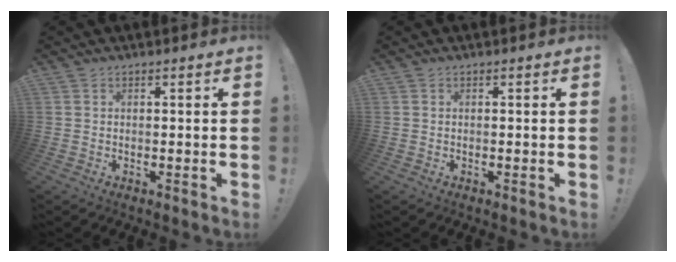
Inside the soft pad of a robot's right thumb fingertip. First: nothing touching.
{"total": 0.0}